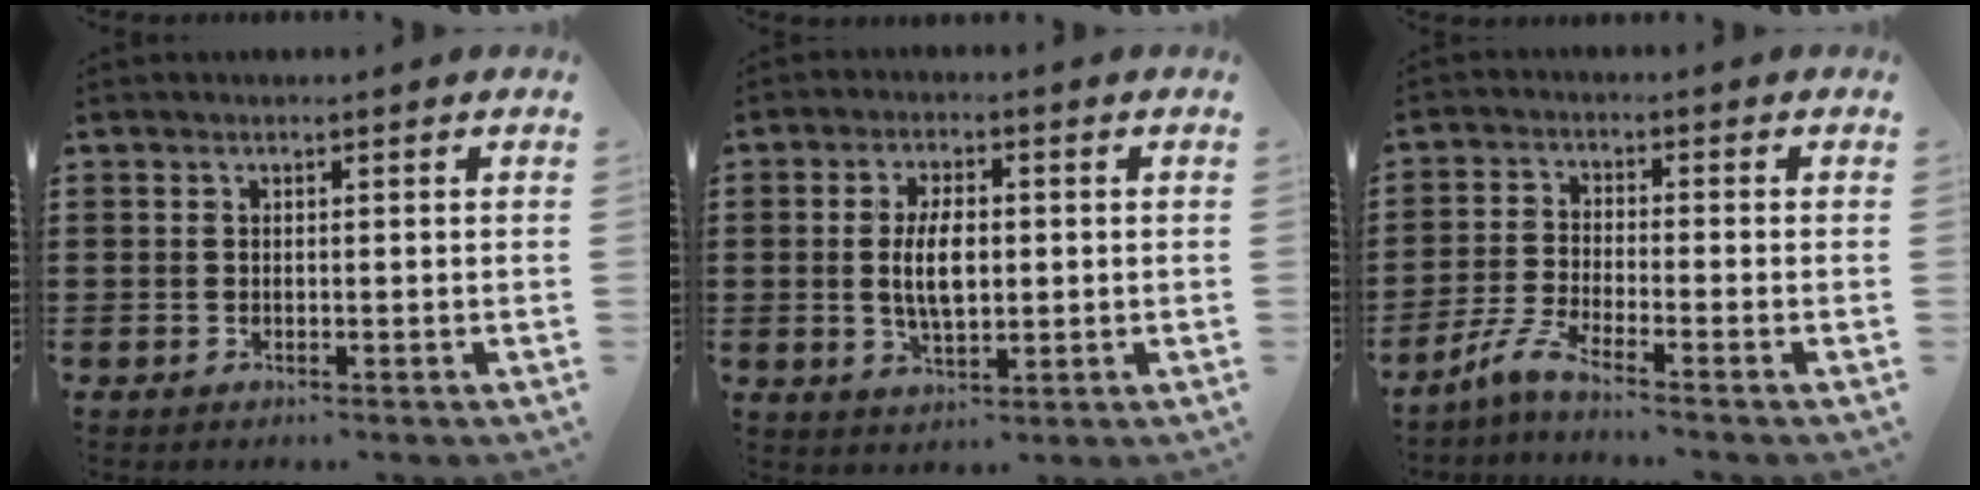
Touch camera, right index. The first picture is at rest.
{"total": 6.5, "force": [0.1, 2.7, 5.8], "torque": [-0.117, -0.003, -0.006]}
{"total": 4.3, "force": [-3.6, -0.2, 2.2], "torque": [-0.066, -0.016, -0.077]}